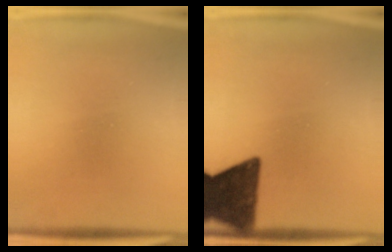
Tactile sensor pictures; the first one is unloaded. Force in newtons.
{"total": 13.7}